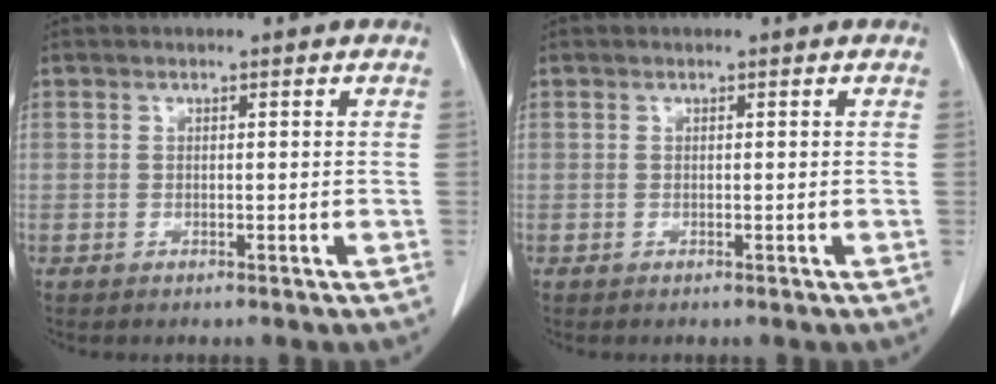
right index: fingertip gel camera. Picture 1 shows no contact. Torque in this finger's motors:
{"motor_torque": [-0.01, 0.12, -0.02, 0.01]}